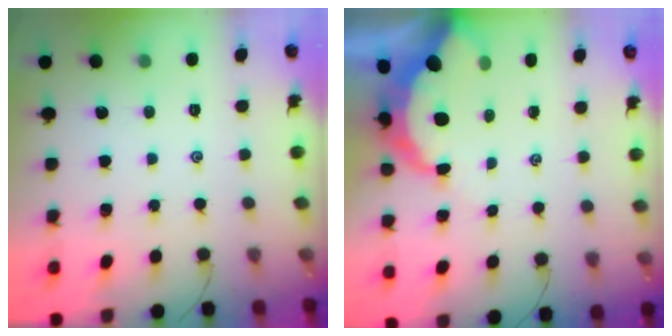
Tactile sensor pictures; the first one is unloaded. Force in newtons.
{"total": 7.7, "press": 7.7, "slide": 0.8}